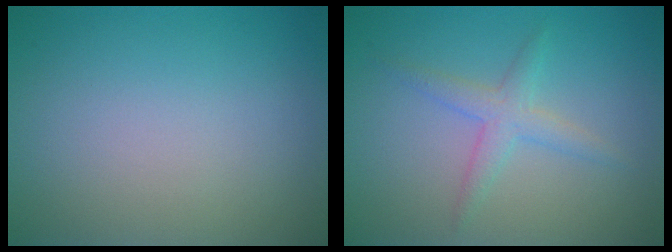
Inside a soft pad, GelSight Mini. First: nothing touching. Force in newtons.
{"total": 2.2, "press": 2.2, "slide": 0.1}